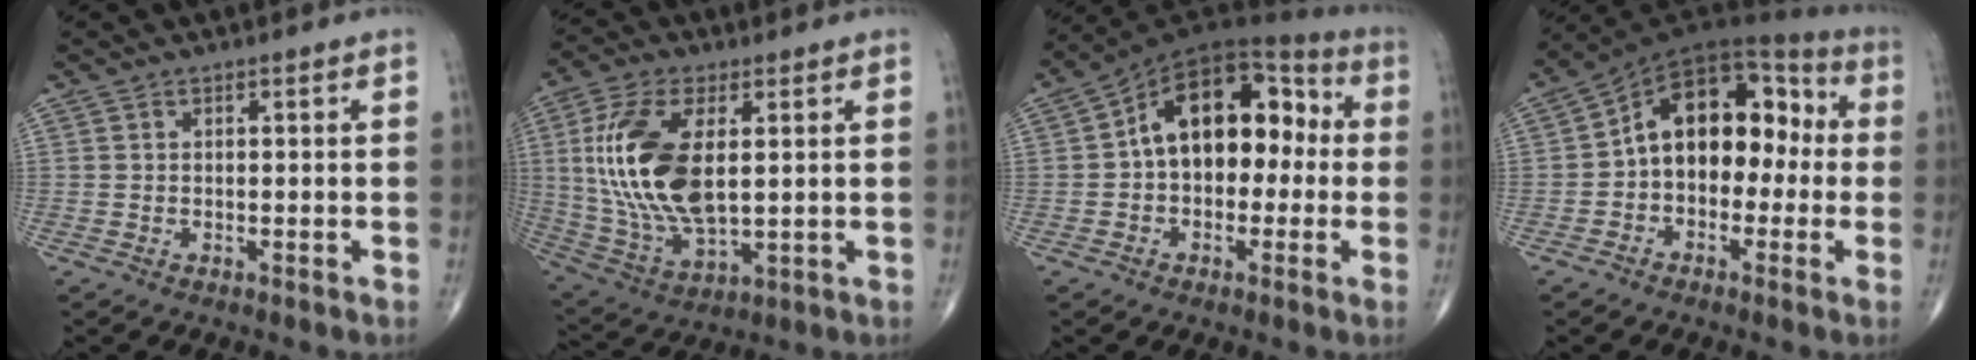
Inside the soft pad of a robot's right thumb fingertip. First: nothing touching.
{"total": 18.3, "force": [2.8, 8.9, 15.7], "torque": [-0.330, -0.013, 0.061]}
{"total": 16.5, "force": [0.6, 10.5, 12.6], "torque": [-0.150, 0.054, -0.004]}
{"total": 15.1, "force": [-0.5, 10.0, 11.2], "torque": [-0.127, 0.056, -0.025]}